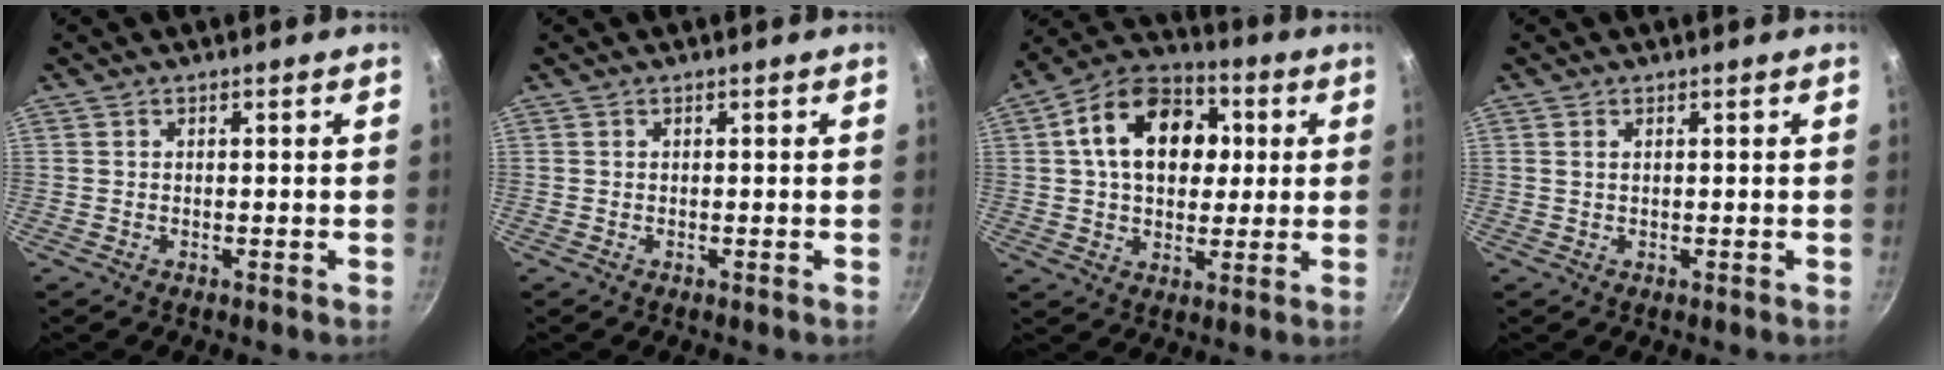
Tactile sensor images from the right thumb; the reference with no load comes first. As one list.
[{"total": 0.0}, {"total": 17.7, "force": [3.6, 12.5, 12.1], "torque": [-0.163, 0.021, 0.041]}, {"total": 0.8, "force": [0.4, 0.4, 0.6], "torque": [-0.011, 0.002, 0.006]}]